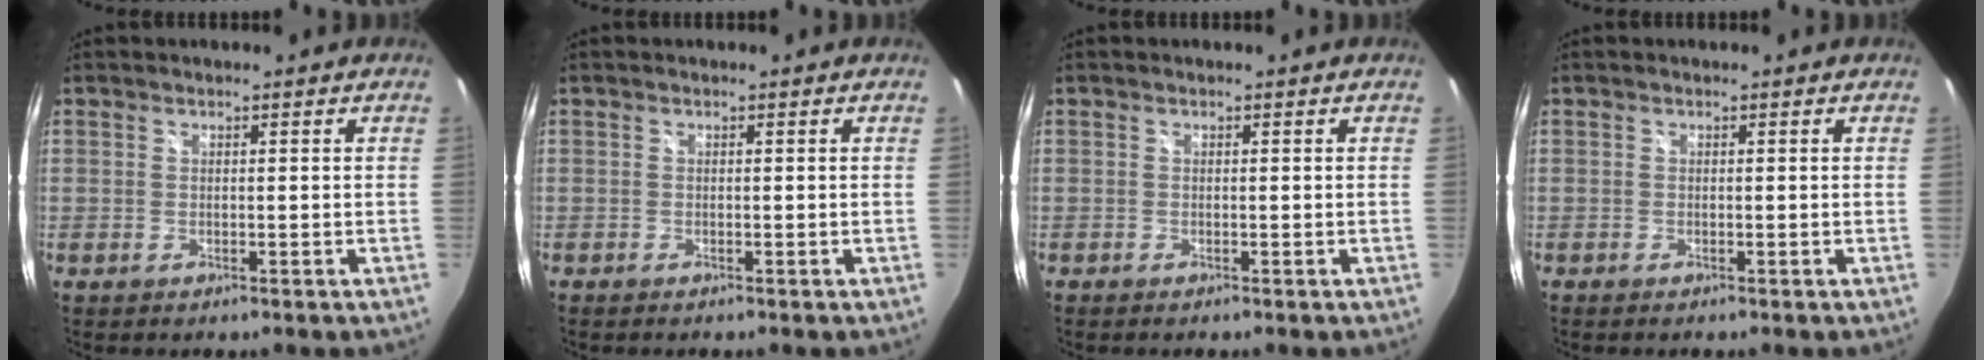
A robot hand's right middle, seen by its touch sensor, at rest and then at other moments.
{"total": 0.0}
{"total": 0.0}
{"total": 0.0}